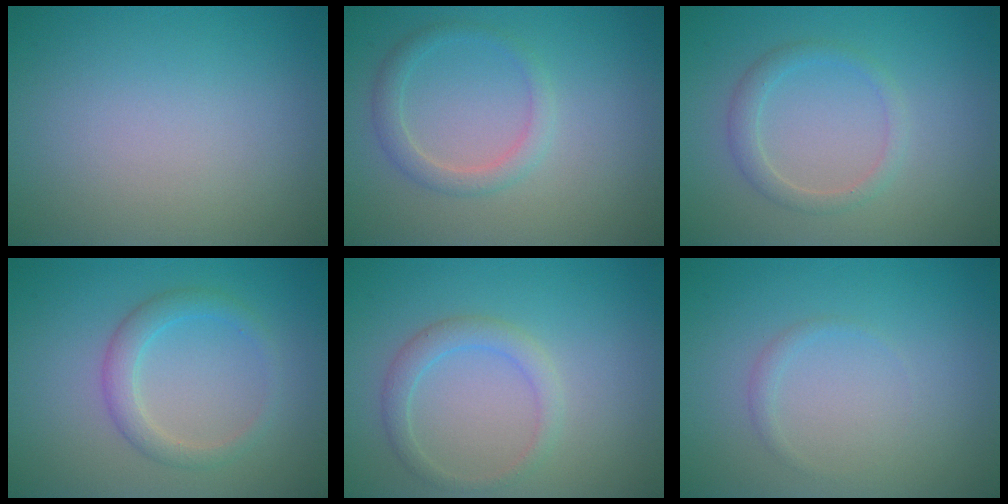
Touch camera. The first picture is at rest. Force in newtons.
{"total": 2.0, "press": 2.0, "slide": 0.0}
{"total": 1.8, "press": 1.8, "slide": 0.1}
{"total": 2.4, "press": 2.4, "slide": 0.1}
{"total": 2.1, "press": 2.1, "slide": 0.1}
{"total": 0.7, "press": 0.7, "slide": 0.0}